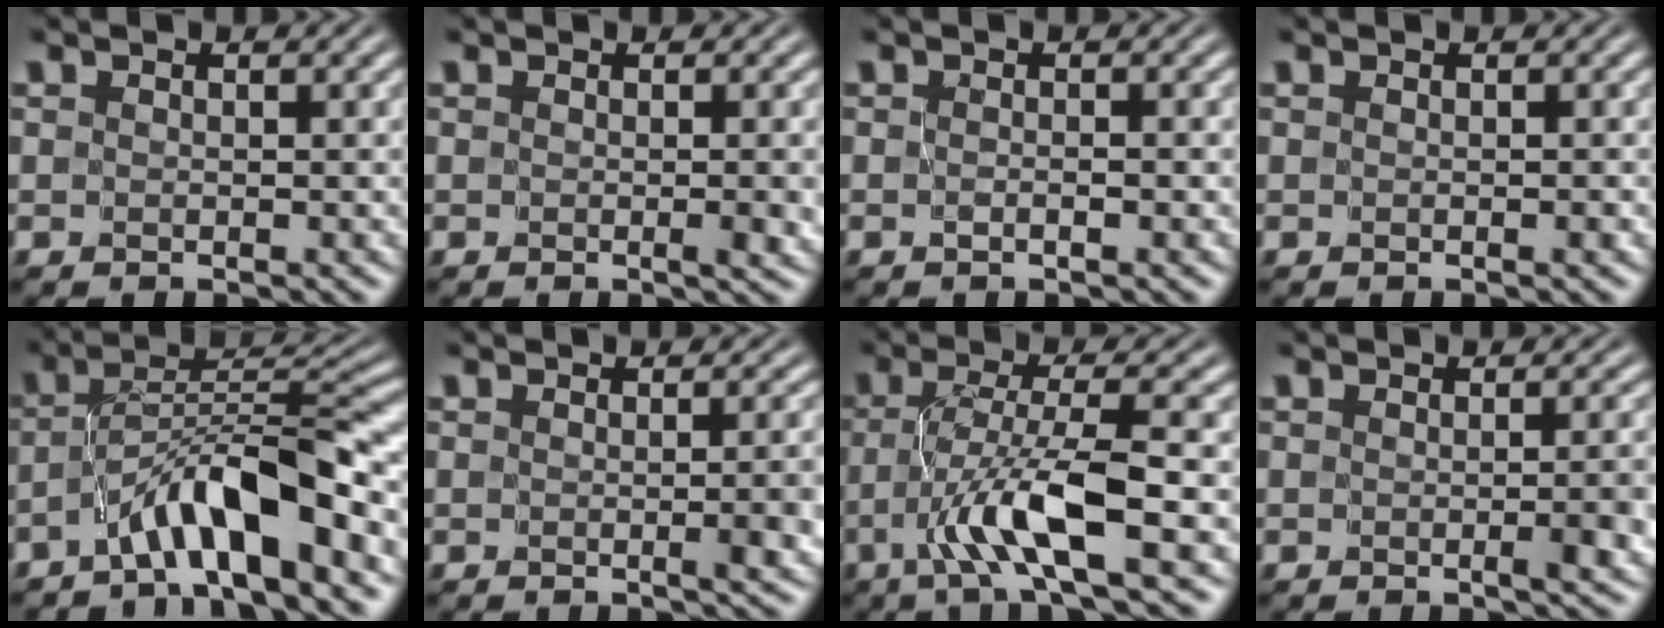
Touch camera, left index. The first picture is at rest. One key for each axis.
{"total": 1.7, "fx": -0.2, "fy": 0.1, "fz": 1.6, "tx": -0.021, "ty": -0.007, "tz": 0.000}
{"total": 0.6, "fx": -0.4, "fy": -0.2, "fz": 0.3, "tx": -0.007, "ty": -0.004, "tz": -0.006}
{"total": 0.0}
{"total": 7.1, "fx": -4.2, "fy": 1.0, "fz": 5.6, "tx": -0.094, "ty": 0.021, "tz": -0.073}
{"total": 3.1, "fx": -0.3, "fy": 0.6, "fz": 3.0, "tx": -0.032, "ty": -0.002, "tz": -0.003}
{"total": 6.8, "fx": -2.4, "fy": 1.0, "fz": 6.3, "tx": -0.120, "ty": 0.003, "tz": -0.046}
{"total": 2.9, "fx": -0.5, "fy": 0.4, "fz": 2.8, "tx": -0.037, "ty": -0.005, "tz": -0.005}